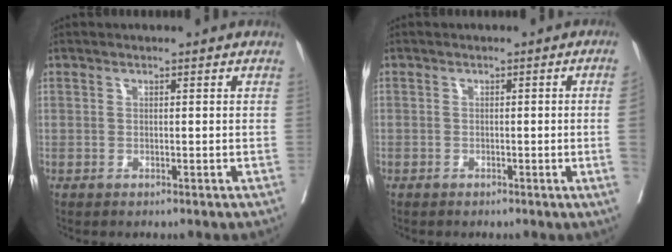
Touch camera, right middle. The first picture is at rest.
{"total": 2.6, "force": [-0.4, -1.0, 2.3], "torque": [-0.029, -0.004, -0.004]}